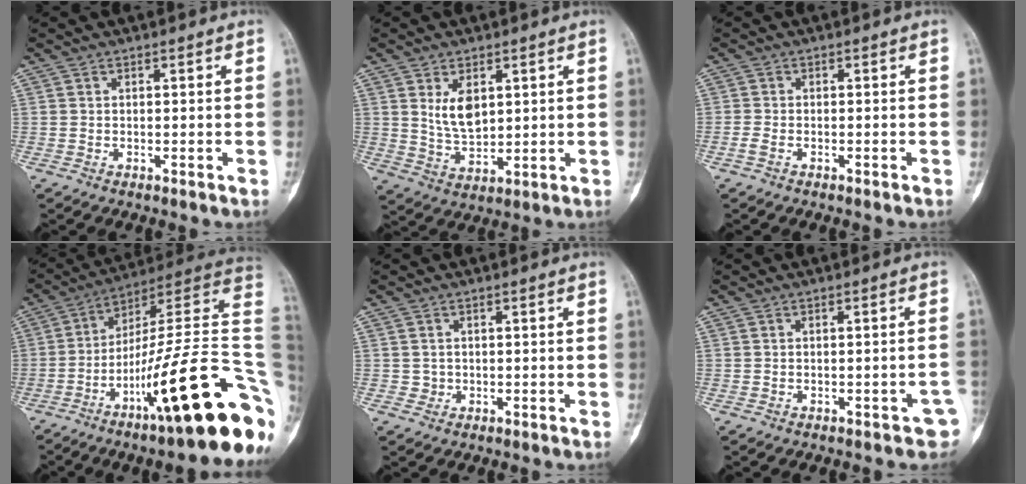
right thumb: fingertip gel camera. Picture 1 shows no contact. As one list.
[{"total": 6.8, "force": [2.3, 3.9, 5.1], "torque": [-0.076, -0.019, 0.054]}, {"total": 1.4, "force": [-0.8, 0.7, 1.0], "torque": [-0.029, 0.002, -0.019]}, {"total": 29.3, "force": [-8.7, 5.7, 27.4], "torque": [-0.311, 0.076, -0.135]}, {"total": 1.1, "force": [-0.2, 1.1, 0.1], "torque": [0.004, 0.005, -0.001]}, {"total": 4.1, "force": [-2.3, 1.9, 2.9], "torque": [-0.019, 0.017, -0.027]}]